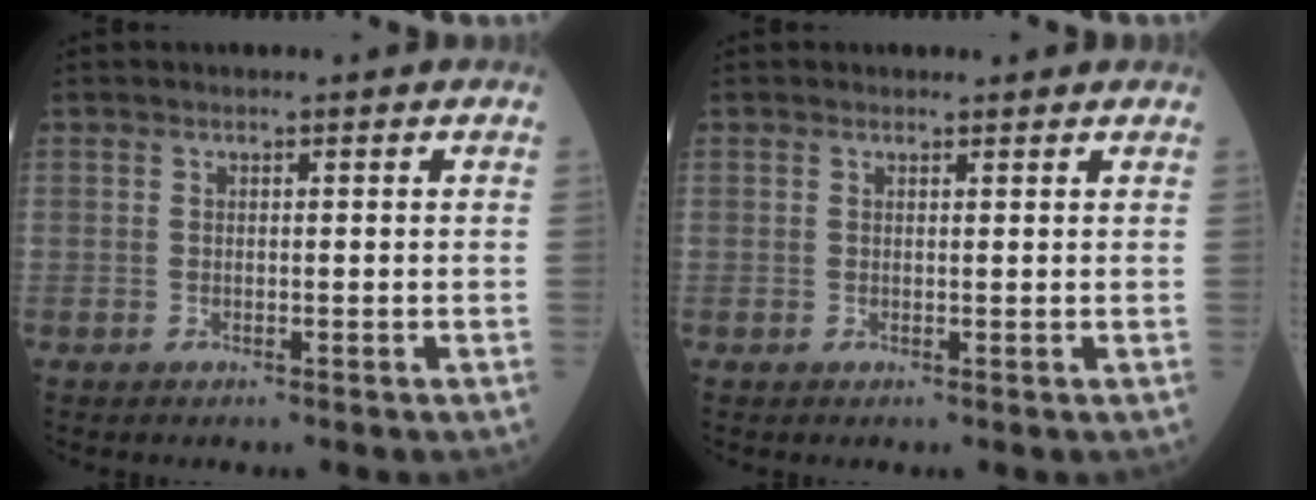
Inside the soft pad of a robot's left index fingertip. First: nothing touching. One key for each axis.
{"total": 0.9, "fx": 0.9, "fy": 0.3, "fz": 0.0, "tx": -0.010, "ty": -0.001, "tz": 0.009}